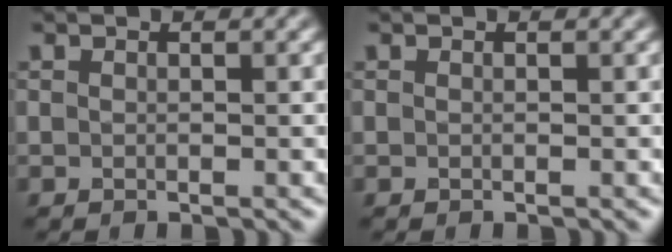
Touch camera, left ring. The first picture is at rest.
{"total": 0.0}